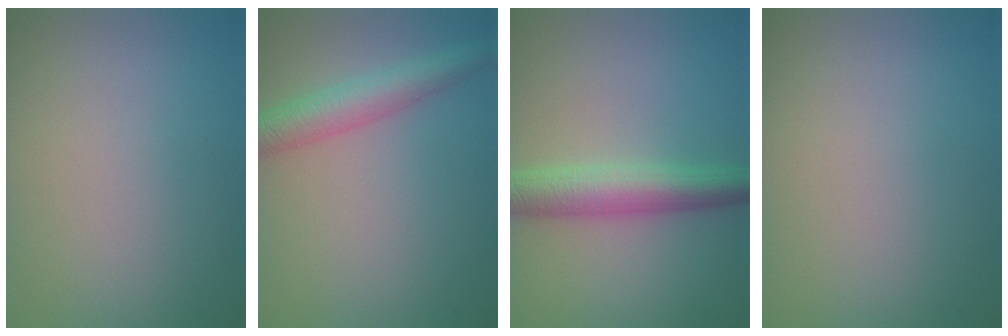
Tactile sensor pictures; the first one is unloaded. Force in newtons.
{"total": 4.1, "press": 4.1, "slide": 0.1}
{"total": 4.9, "press": 4.9, "slide": 0.2}
{"total": 0.0}